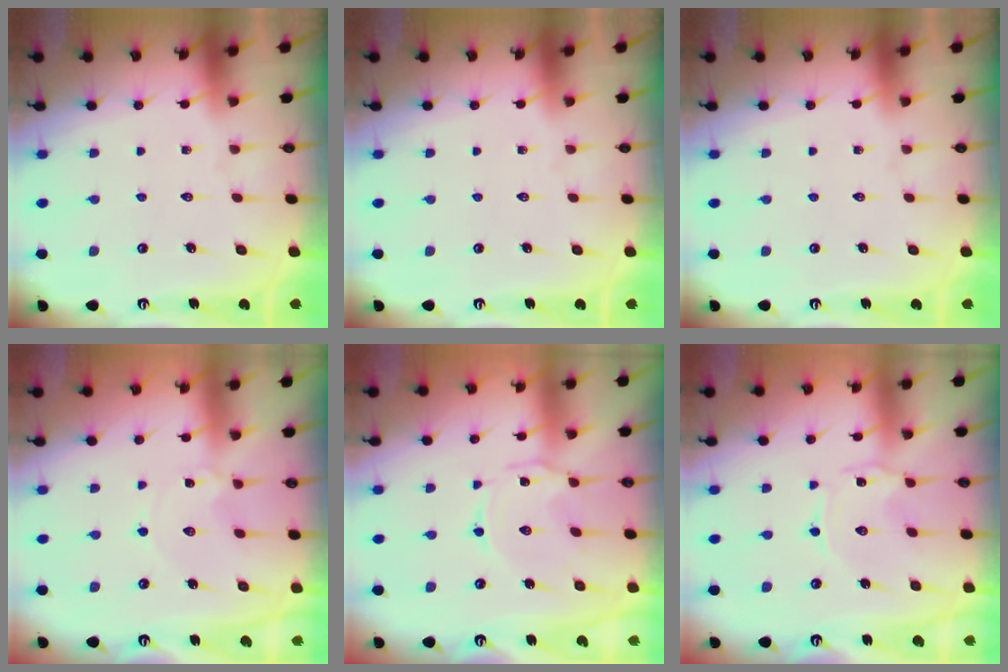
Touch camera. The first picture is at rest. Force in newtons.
{"total": 0.0}
{"total": 0.0}
{"total": 1.0, "press": 1.0, "slide": 0.2}
{"total": 1.8, "press": 1.7, "slide": 0.4}
{"total": 0.0}